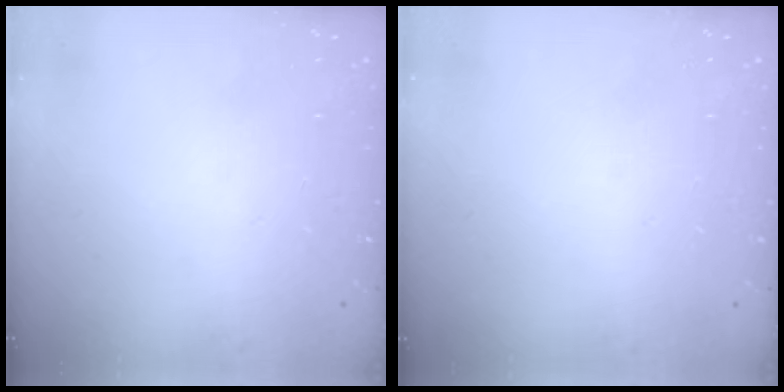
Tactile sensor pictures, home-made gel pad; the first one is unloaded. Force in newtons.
{"total": 0.0}